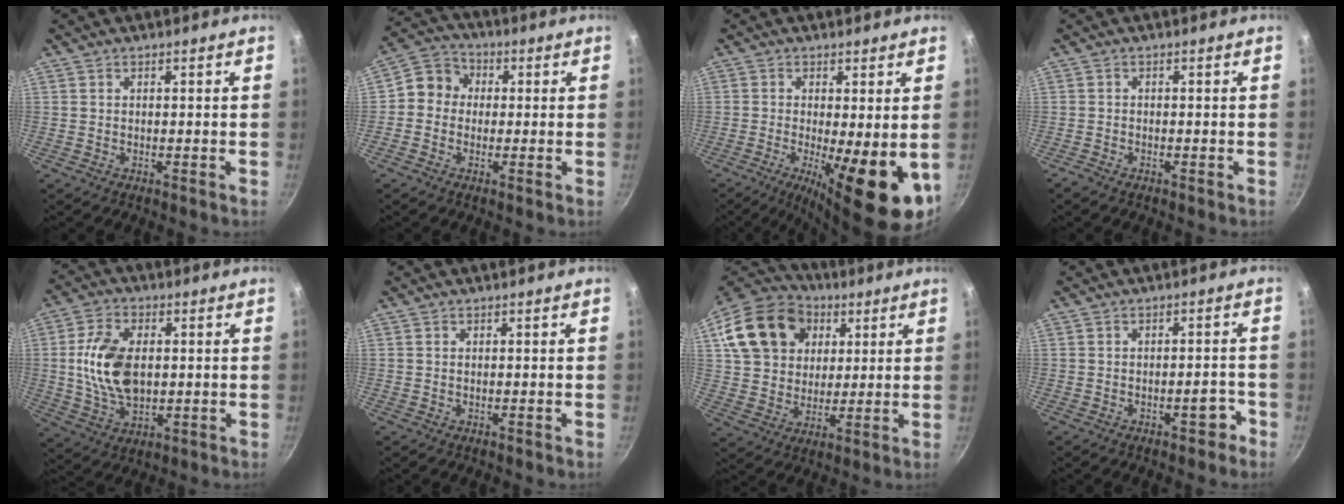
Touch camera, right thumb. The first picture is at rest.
{"total": 6.8, "force": [0.0, 6.2, 2.9], "torque": [-0.024, 0.016, -0.026]}
{"total": 13.8, "force": [-2.9, 3.9, 12.9], "torque": [-0.181, -0.012, -0.034]}
{"total": 1.2, "force": [-1.0, 0.4, 0.4], "torque": [-0.018, 0.007, -0.021]}
{"total": 12.7, "force": [0.9, 7.8, 10.1], "torque": [-0.178, 0.000, 0.017]}
{"total": 0.0}
{"total": 20.4, "force": [7.1, 16.0, 10.5], "torque": [-0.189, 0.018, 0.126]}
{"total": 3.2, "force": [-1.9, 1.5, 2.1], "torque": [-0.007, 0.028, -0.020]}